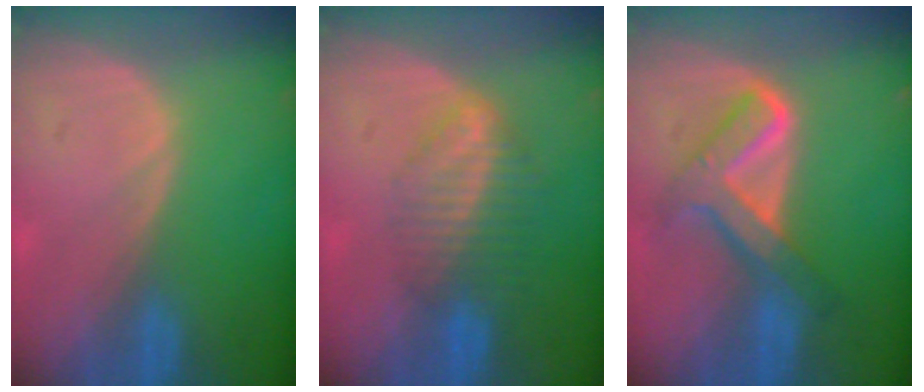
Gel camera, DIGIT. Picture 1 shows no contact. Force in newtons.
{"total": 6.9, "press": 5.9, "slide": 3.6}
{"total": 7.2, "press": 7.2, "slide": 0.3}